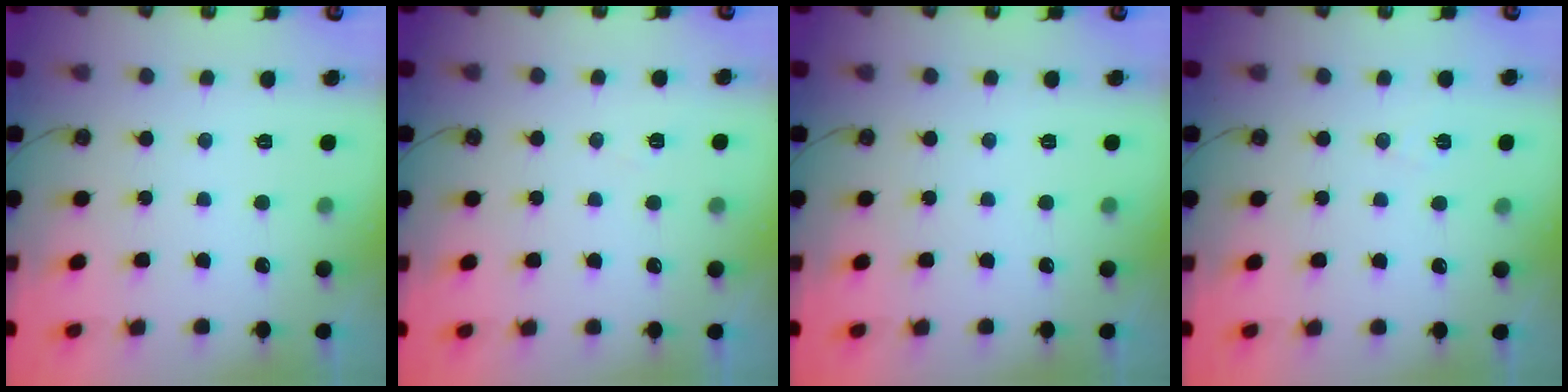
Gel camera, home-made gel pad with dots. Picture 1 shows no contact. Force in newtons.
{"total": 5.6, "press": 3.4, "slide": 4.4}
{"total": 0.0}
{"total": 4.5, "press": 3.2, "slide": 3.1}